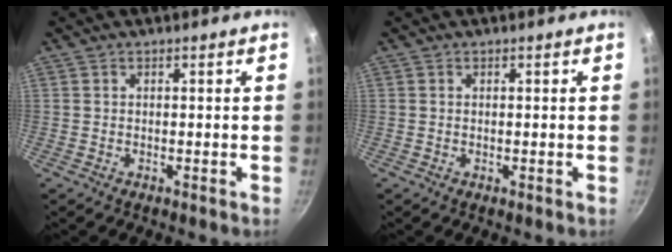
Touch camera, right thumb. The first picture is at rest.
{"total": 0.0}